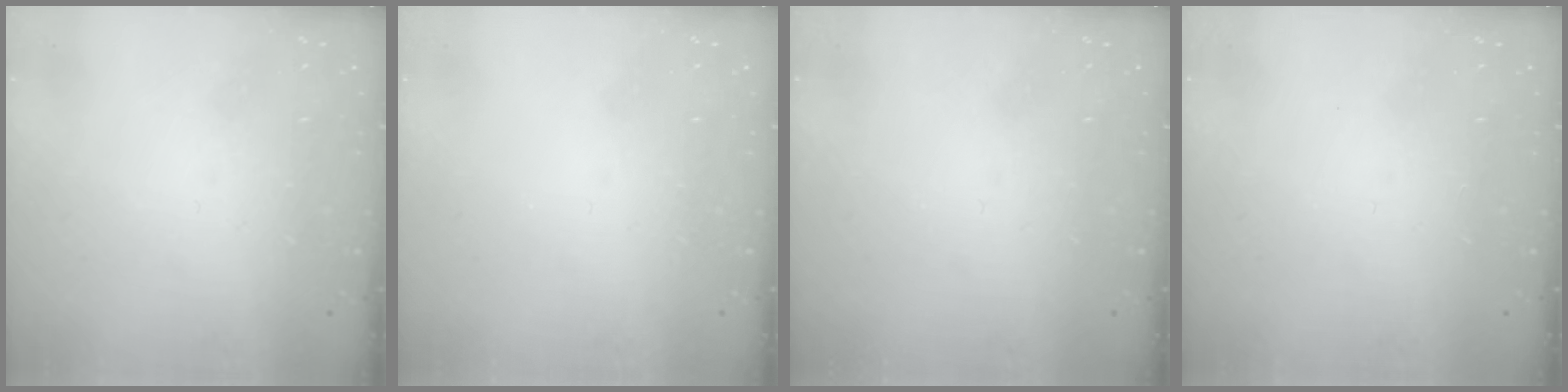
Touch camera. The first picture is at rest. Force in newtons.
{"total": 0.0}
{"total": 0.0}
{"total": 0.0}